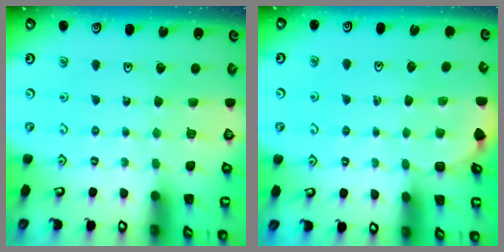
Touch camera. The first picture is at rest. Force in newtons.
{"total": 1.8, "press": 1.7, "slide": 0.0}